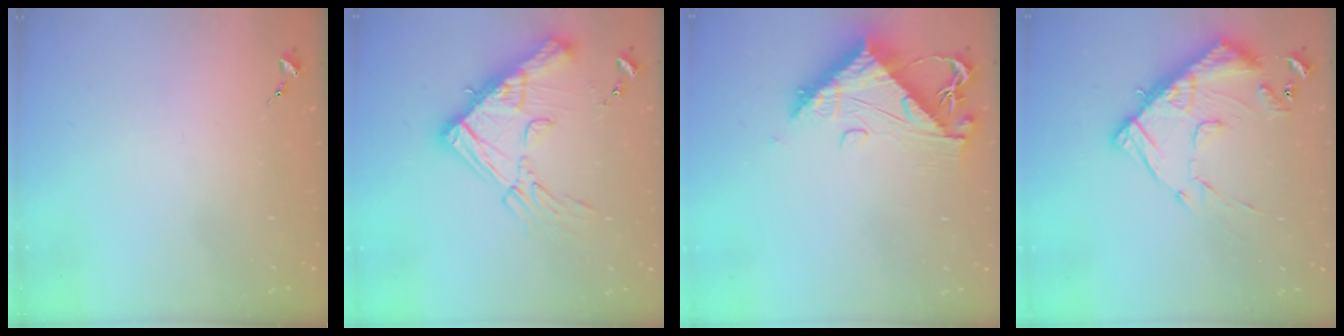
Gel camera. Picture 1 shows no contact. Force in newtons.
{"total": 20.5, "press": 20.3, "slide": 2.3}
{"total": 10.1, "press": 10.0, "slide": 1.0}
{"total": 16.6, "press": 16.6, "slide": 1.4}